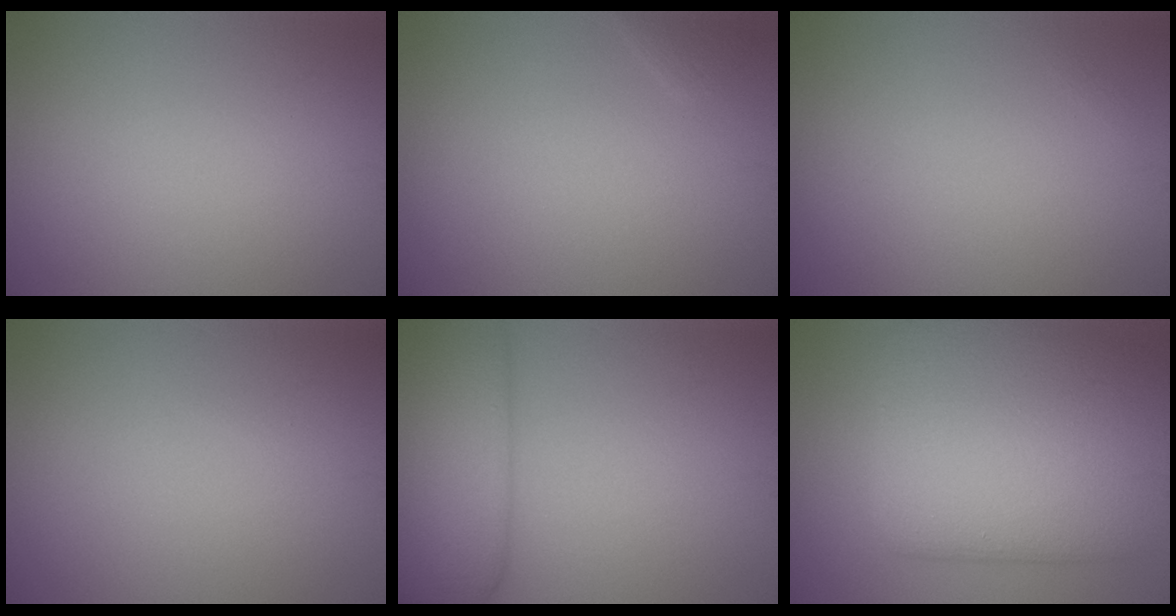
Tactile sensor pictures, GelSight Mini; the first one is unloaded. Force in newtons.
{"total": 0.6, "press": 0.6, "slide": 0.1}
{"total": 0.0}
{"total": 0.0}
{"total": 7.1, "press": 7.1, "slide": 0.6}
{"total": 11.0, "press": 10.9, "slide": 0.9}